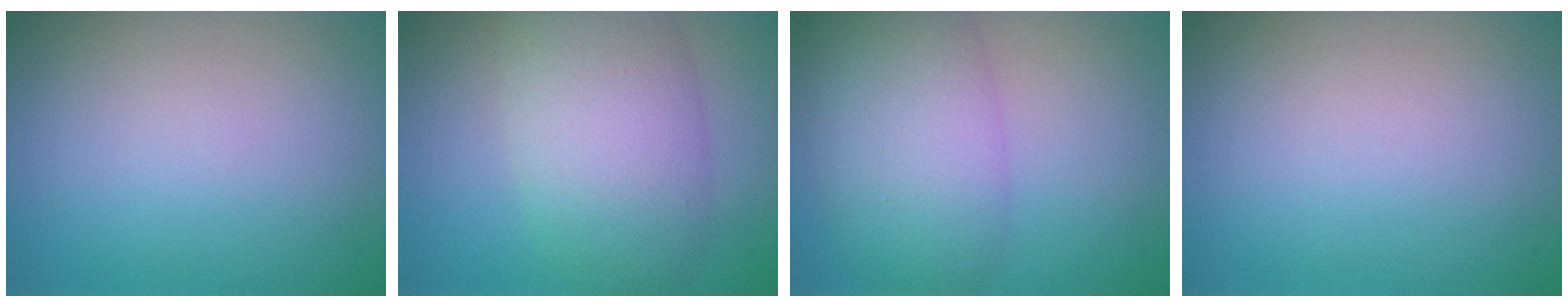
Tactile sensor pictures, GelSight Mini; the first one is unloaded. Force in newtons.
{"total": 7.6, "press": 7.6, "slide": 0.3}
{"total": 7.3, "press": 7.3, "slide": 0.3}
{"total": 0.0}